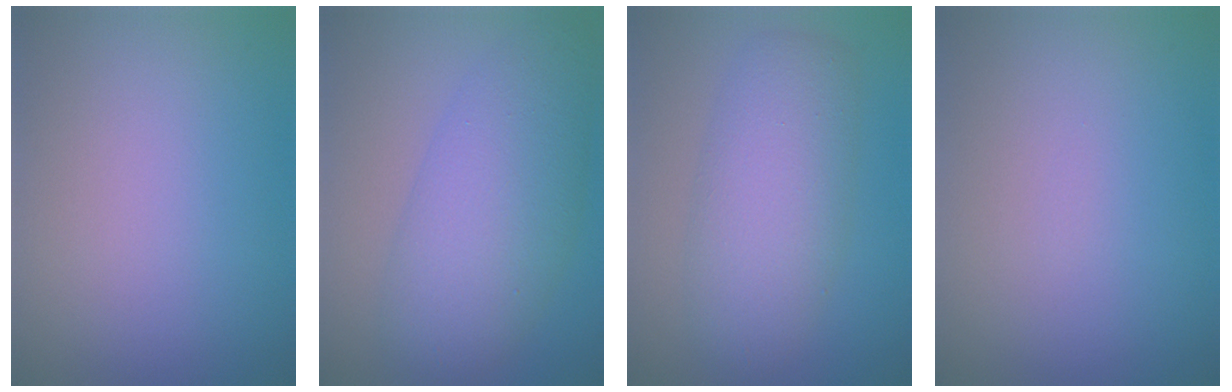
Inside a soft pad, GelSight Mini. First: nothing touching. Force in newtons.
{"total": 7.6, "press": 7.6, "slide": 0.1}
{"total": 6.2, "press": 6.2, "slide": 0.0}
{"total": 0.0}